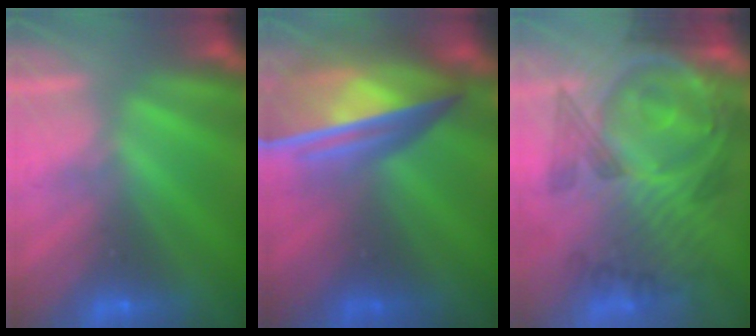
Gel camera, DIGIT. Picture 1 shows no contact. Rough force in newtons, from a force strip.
{"total": 7.3}
{"total": 11.8}